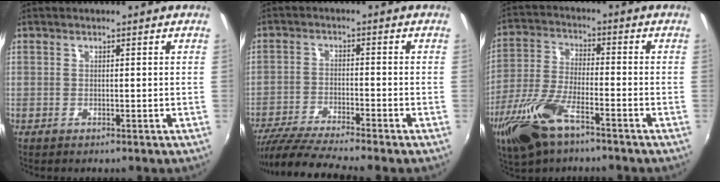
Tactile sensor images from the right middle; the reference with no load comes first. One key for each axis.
{"total": 11.3, "fx": -10.1, "fy": -0.5, "fz": 5.1, "tx": -0.118, "ty": -0.026, "tz": -0.181}
{"total": 13.6, "fx": -8.2, "fy": 4.8, "fz": 9.7, "tx": -0.216, "ty": -0.025, "tz": -0.162}